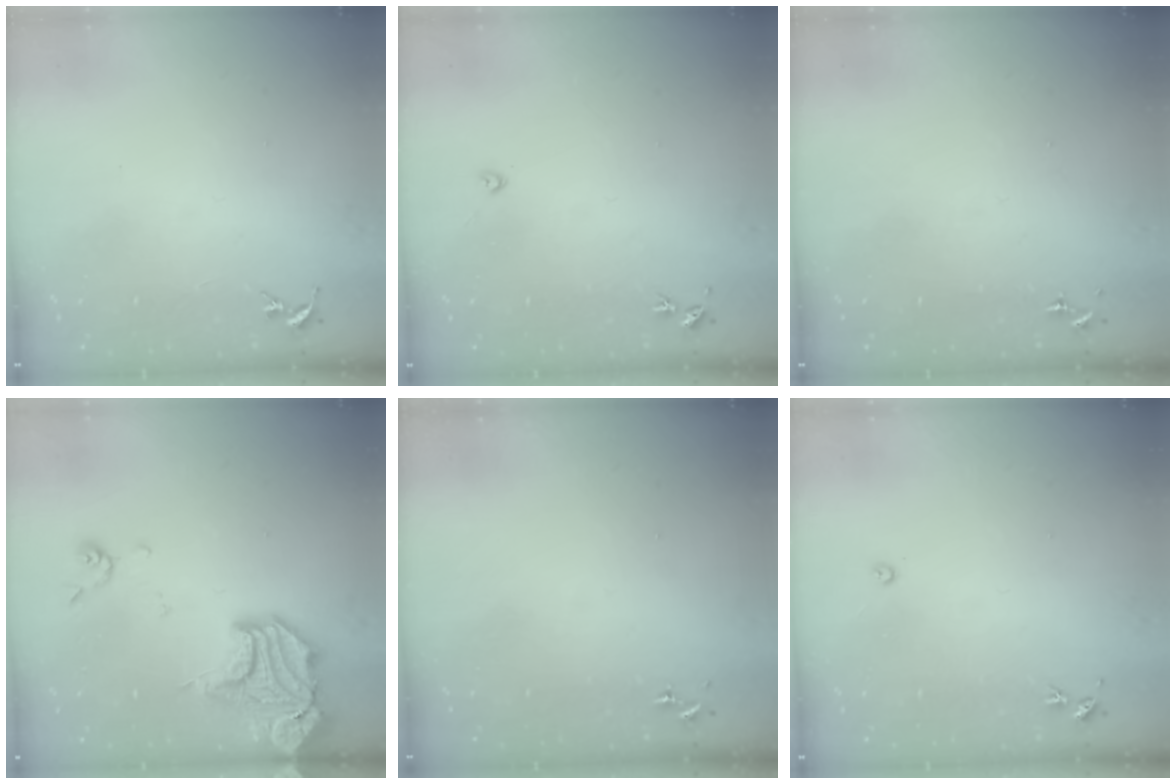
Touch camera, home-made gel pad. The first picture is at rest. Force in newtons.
{"total": 2.2, "press": 2.2, "slide": 0.3}
{"total": 0.0}
{"total": 20.2, "press": 20.0, "slide": 2.5}
{"total": 0.0}
{"total": 3.0, "press": 3.0, "slide": 0.4}